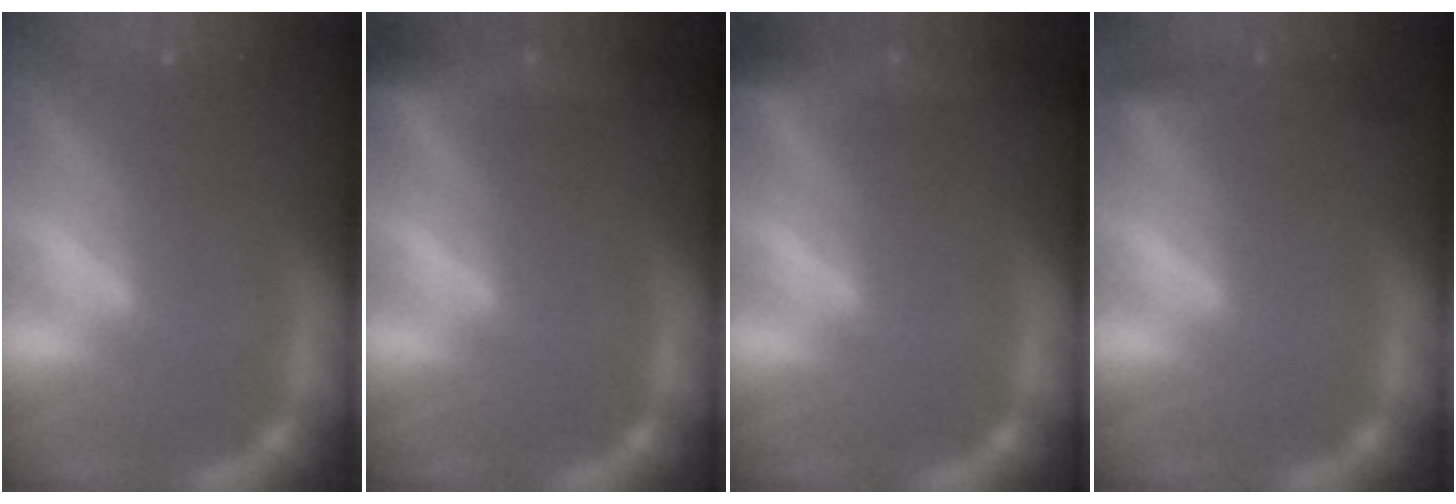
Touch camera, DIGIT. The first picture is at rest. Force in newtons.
{"total": 8.5}
{"total": 8.5}
{"total": 2.9}